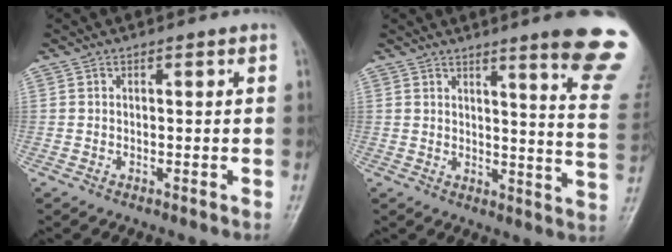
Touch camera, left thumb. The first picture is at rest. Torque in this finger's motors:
{"motor_torque": [1.61, 0.13, 1.57, -1.20, 0.10]}